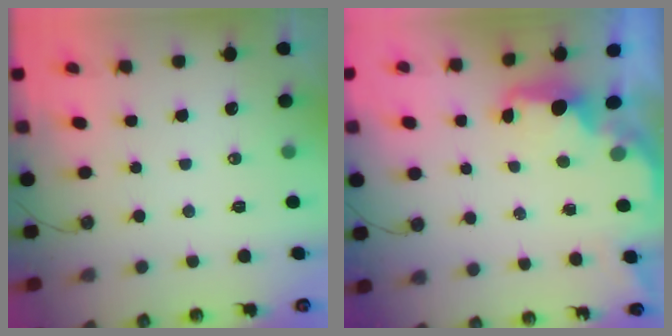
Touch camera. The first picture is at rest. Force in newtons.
{"total": 2.0, "press": 2.0, "slide": 0.6}